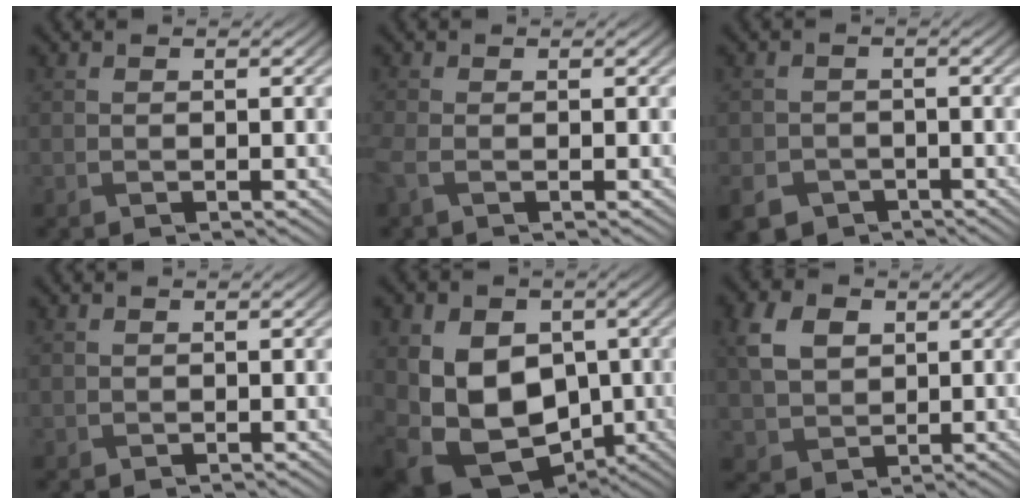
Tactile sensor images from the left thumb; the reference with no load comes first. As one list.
[{"total": 1.4, "force": [-0.5, 0.3, 1.2], "torque": [-0.044, -0.005, -0.017]}, {"total": 4.1, "force": [-2.5, 3.0, 1.2], "torque": [-0.033, -0.013, -0.045]}, {"total": 0.0}, {"total": 13.5, "force": [-2.2, 10.2, 8.7], "torque": [-0.170, -0.019, -0.028]}, {"total": 6.4, "force": [1.6, 5.0, 3.6], "torque": [-0.098, 0.004, 0.030]}]